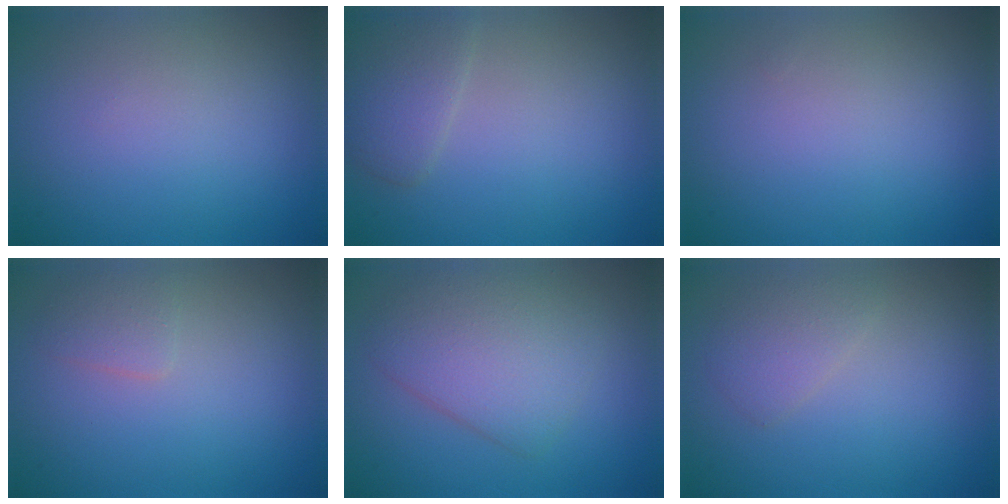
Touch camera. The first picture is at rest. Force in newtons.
{"total": 2.6, "press": 2.6, "slide": 0.2}
{"total": 0.0}
{"total": 1.4, "press": 1.4, "slide": 0.0}
{"total": 4.6, "press": 4.6, "slide": 0.1}
{"total": 1.7, "press": 1.7, "slide": 0.1}